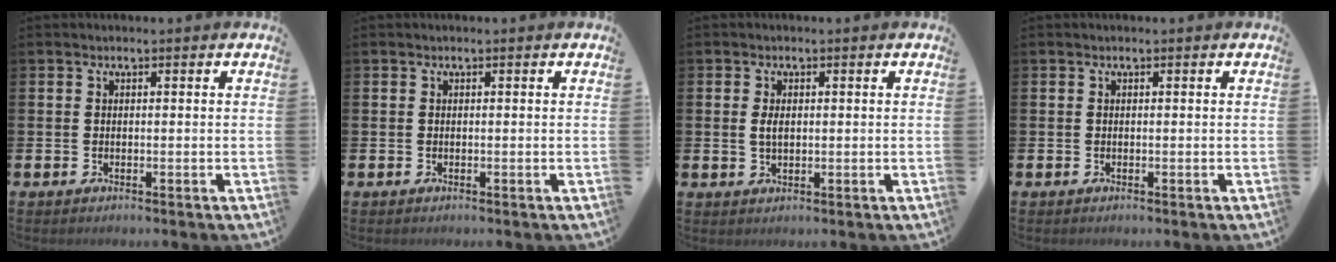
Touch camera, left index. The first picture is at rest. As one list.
[{"total": 0.0}, {"total": 1.9, "force": [0.4, 1.0, 1.5], "torque": [-0.021, 0.002, 0.004]}, {"total": 0.0}]